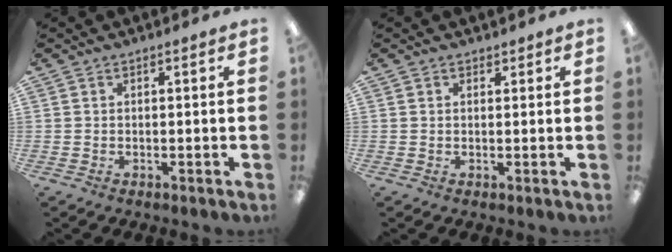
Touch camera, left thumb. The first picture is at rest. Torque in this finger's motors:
{"motor_torque": [0.04, 0.25, -0.14, 0.18, 0.09]}